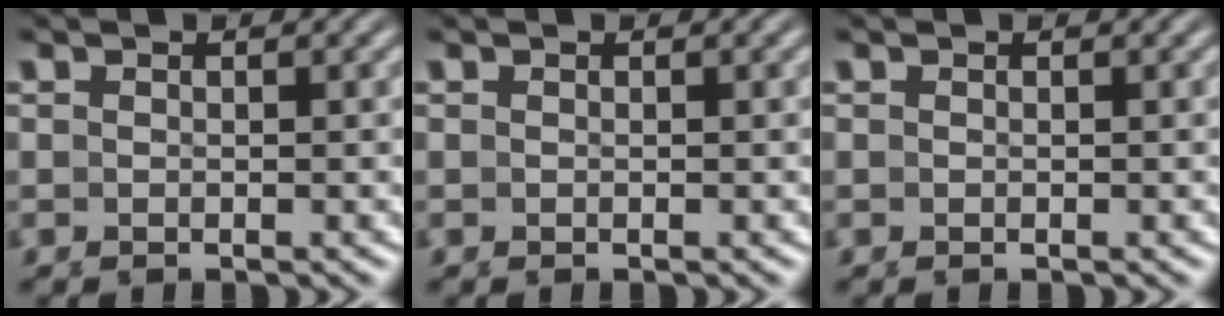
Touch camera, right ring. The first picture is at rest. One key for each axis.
{"total": 0.0}
{"total": 0.0}